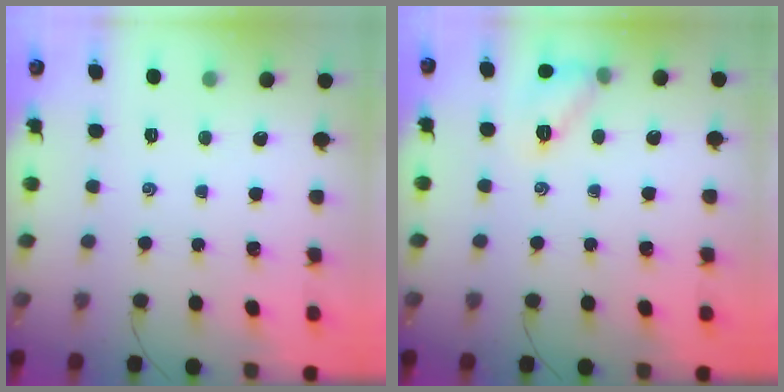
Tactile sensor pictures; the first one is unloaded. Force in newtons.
{"total": 8.7, "press": 8.7, "slide": 1.0}